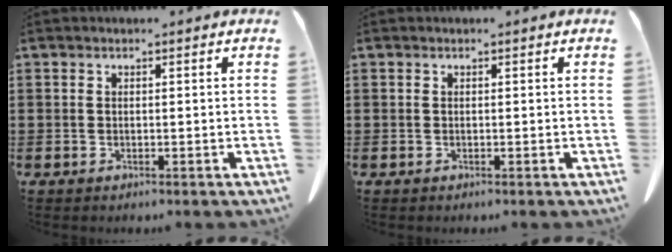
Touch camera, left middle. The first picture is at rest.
{"total": 0.0}